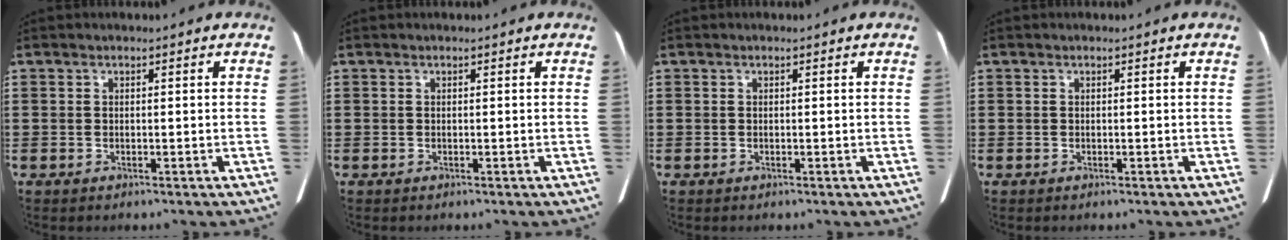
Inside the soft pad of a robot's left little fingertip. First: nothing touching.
{"total": 0.0}
{"total": 0.0}
{"total": 0.0}